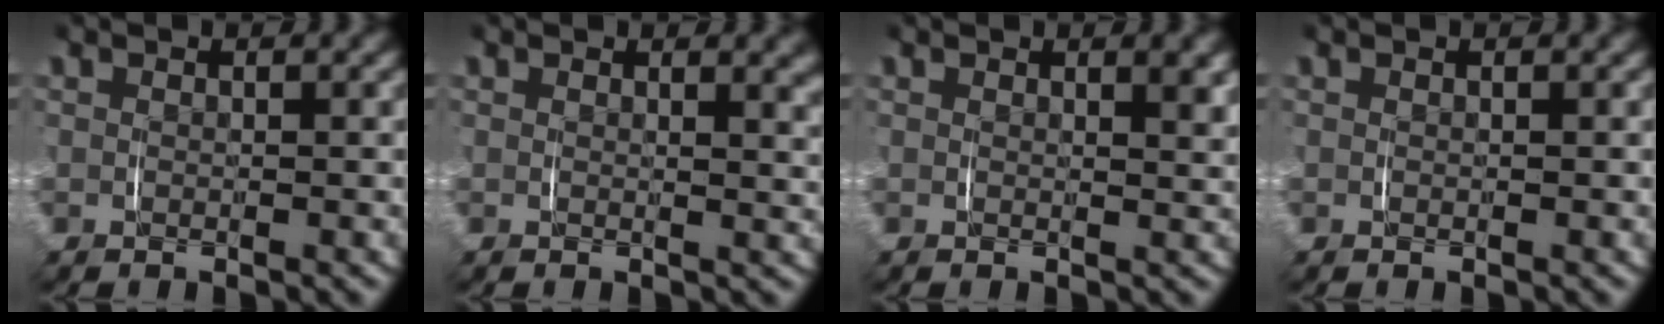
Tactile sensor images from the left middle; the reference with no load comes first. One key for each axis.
{"total": 2.0, "fx": 1.5, "fy": 0.3, "fz": 1.3, "tx": -0.012, "ty": 0.000, "tz": 0.019}
{"total": 1.3, "fx": 0.9, "fy": 0.1, "fz": 1.0, "tx": -0.010, "ty": -0.001, "tz": 0.014}
{"total": 0.0}